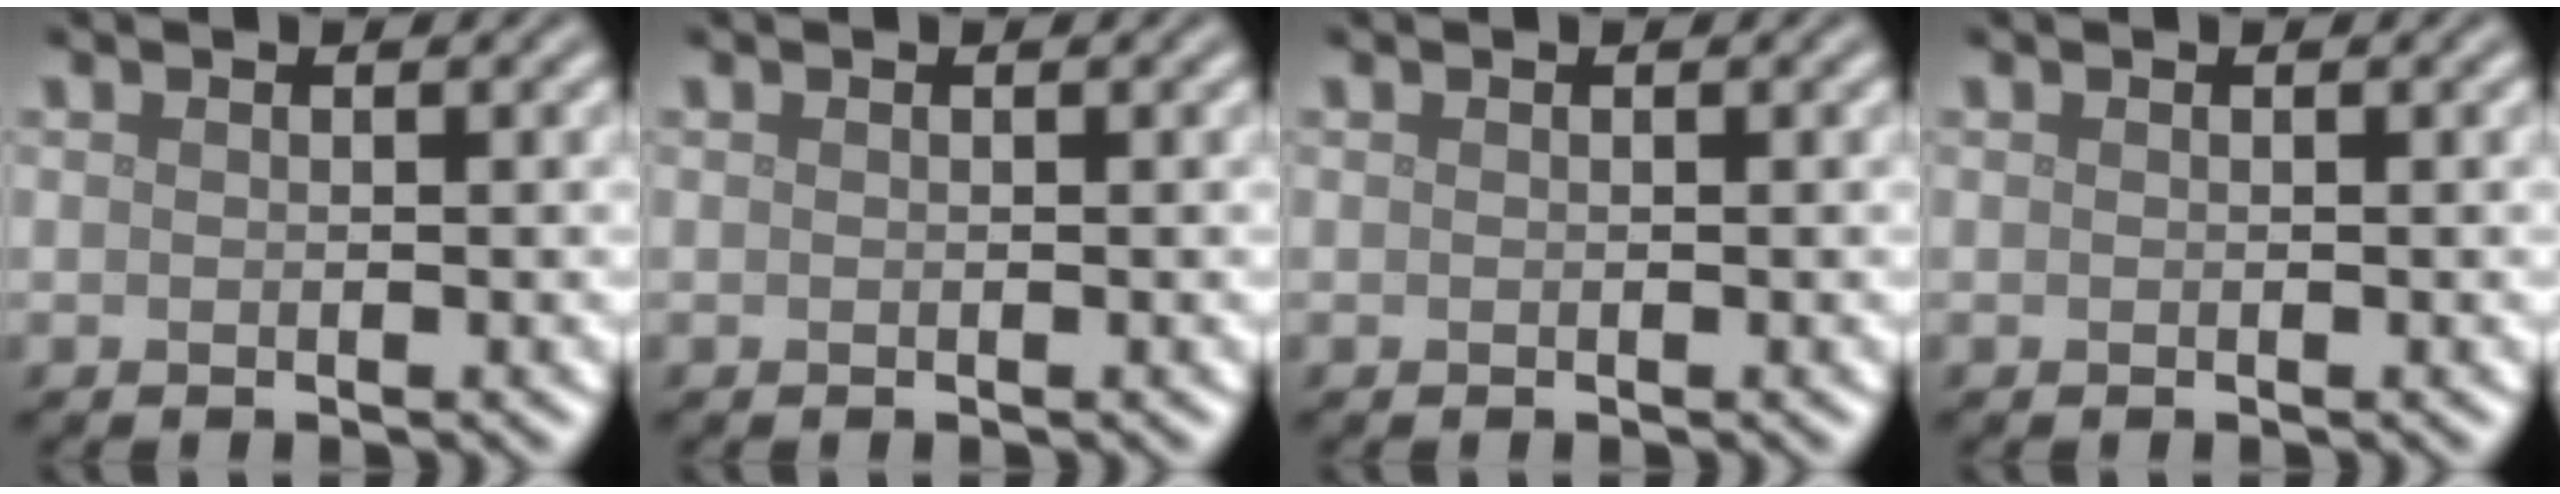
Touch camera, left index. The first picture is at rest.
{"total": 0.0}
{"total": 0.0}
{"total": 0.0}